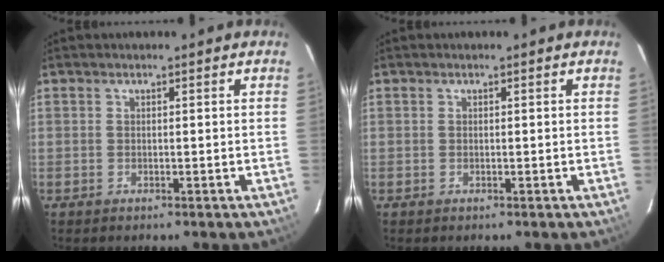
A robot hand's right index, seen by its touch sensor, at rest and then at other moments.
{"total": 0.0}